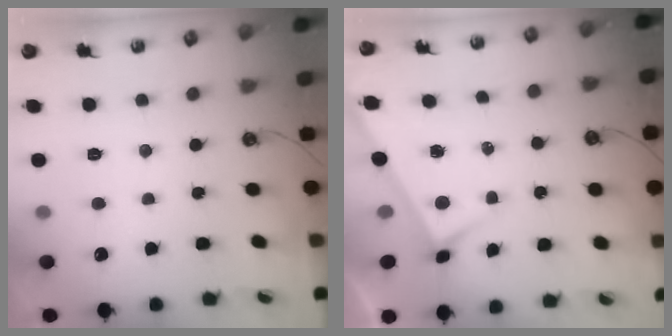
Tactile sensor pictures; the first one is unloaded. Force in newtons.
{"total": 3.4, "press": 3.4, "slide": 0.2}